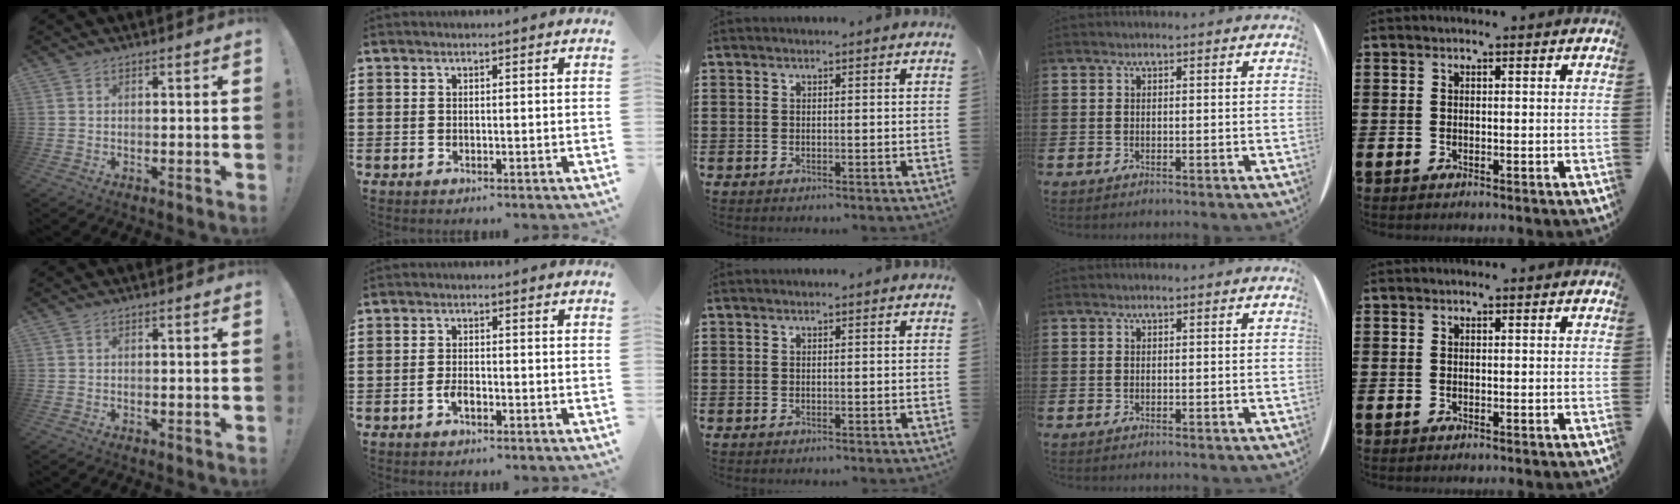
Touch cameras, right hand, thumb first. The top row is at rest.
{"index": {"total": 2.2, "force": [-1.1, 0.7, 1.7], "torque": [-0.038, -0.003, -0.023]}}